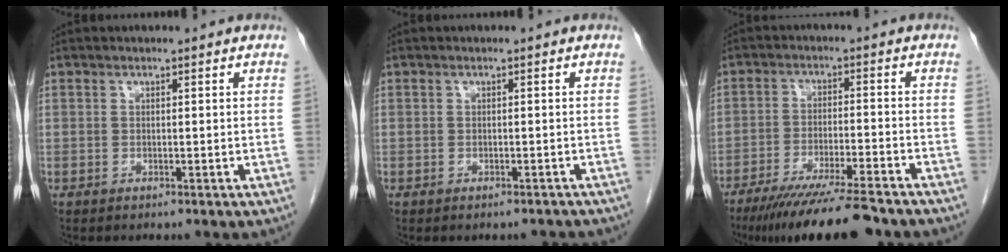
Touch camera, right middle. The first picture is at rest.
{"total": 2.1, "force": [-2.0, 0.7, 0.3], "torque": [0.000, -0.002, -0.026]}
{"total": 14.4, "force": [-12.0, 0.7, 7.8], "torque": [-0.126, -0.030, -0.195]}